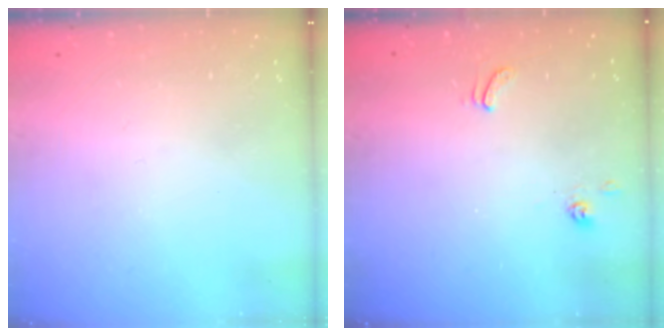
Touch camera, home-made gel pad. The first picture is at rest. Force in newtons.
{"total": 2.3, "press": 2.3, "slide": 0.4}